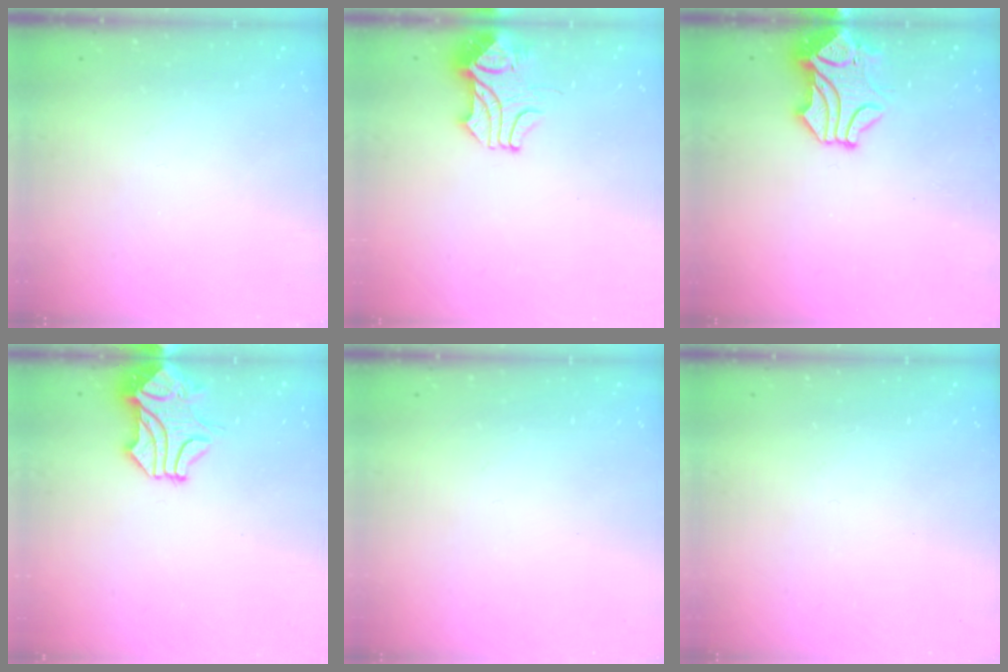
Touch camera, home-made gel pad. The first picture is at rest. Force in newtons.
{"total": 2.4, "press": 2.2, "slide": 1.0}
{"total": 1.0, "press": 0.4, "slide": 1.0}
{"total": 0.8, "press": 0.3, "slide": 0.7}
{"total": 0.0}
{"total": 0.0}